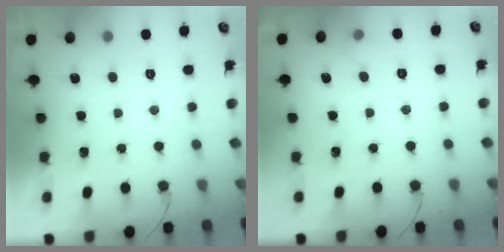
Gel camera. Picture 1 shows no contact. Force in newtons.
{"total": 3.8, "press": 3.4, "slide": 1.6}